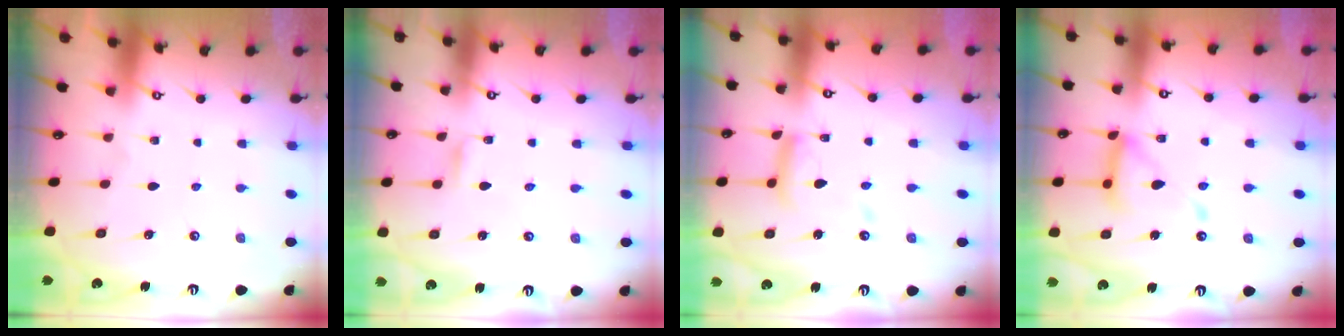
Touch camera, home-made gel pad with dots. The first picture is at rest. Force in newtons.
{"total": 1.8, "press": 1.8, "slide": 0.2}
{"total": 11.1, "press": 11.1, "slide": 0.9}
{"total": 13.3, "press": 13.3, "slide": 1.3}